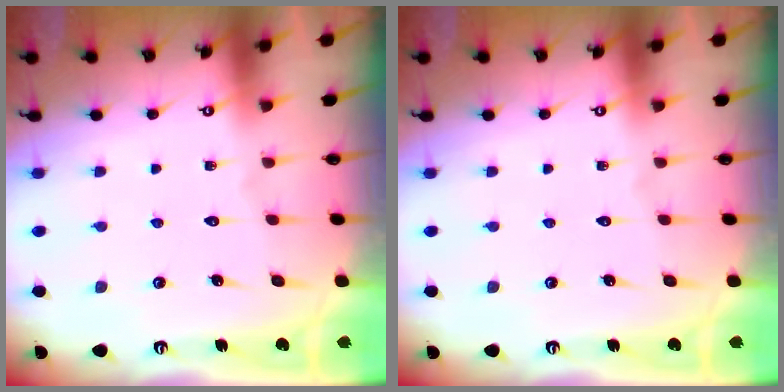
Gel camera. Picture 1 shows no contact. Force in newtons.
{"total": 0.0}